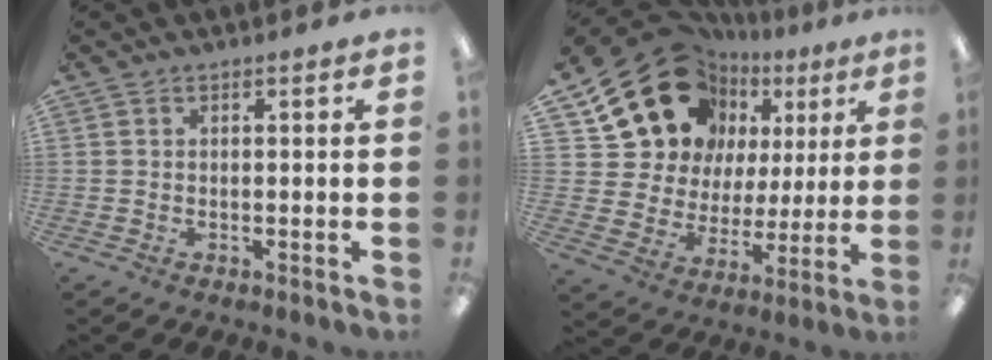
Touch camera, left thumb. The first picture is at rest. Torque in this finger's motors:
{"motor_torque": [0.64, 0.78, 1.40, -1.36, 0.12]}